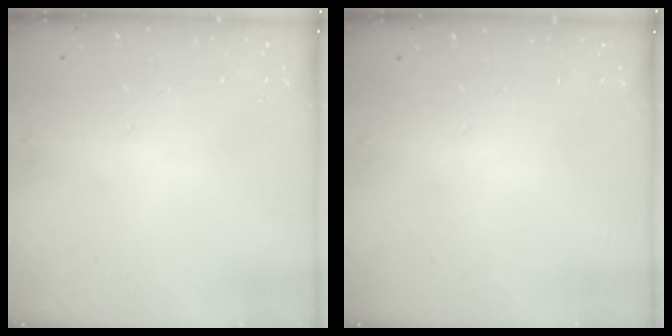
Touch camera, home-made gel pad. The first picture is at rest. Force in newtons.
{"total": 0.0}